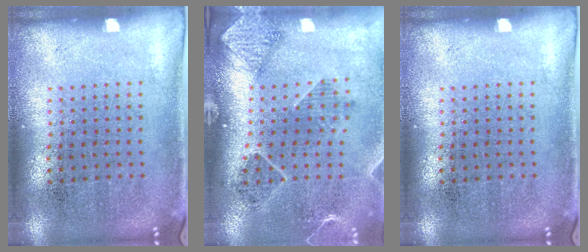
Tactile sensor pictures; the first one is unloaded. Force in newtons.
{"total": 1.5, "press": 1.5, "slide": 0.2}
{"total": 0.0}